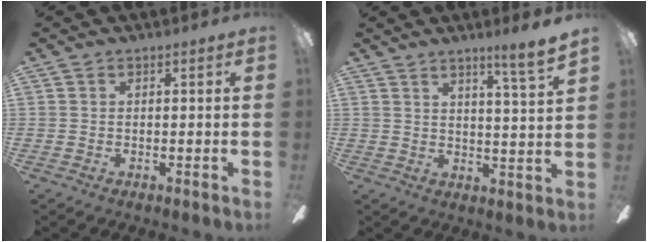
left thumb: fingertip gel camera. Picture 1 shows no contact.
{"total": 6.4, "force": [5.0, -0.5, 3.9], "torque": [-0.054, -0.037, 0.078]}